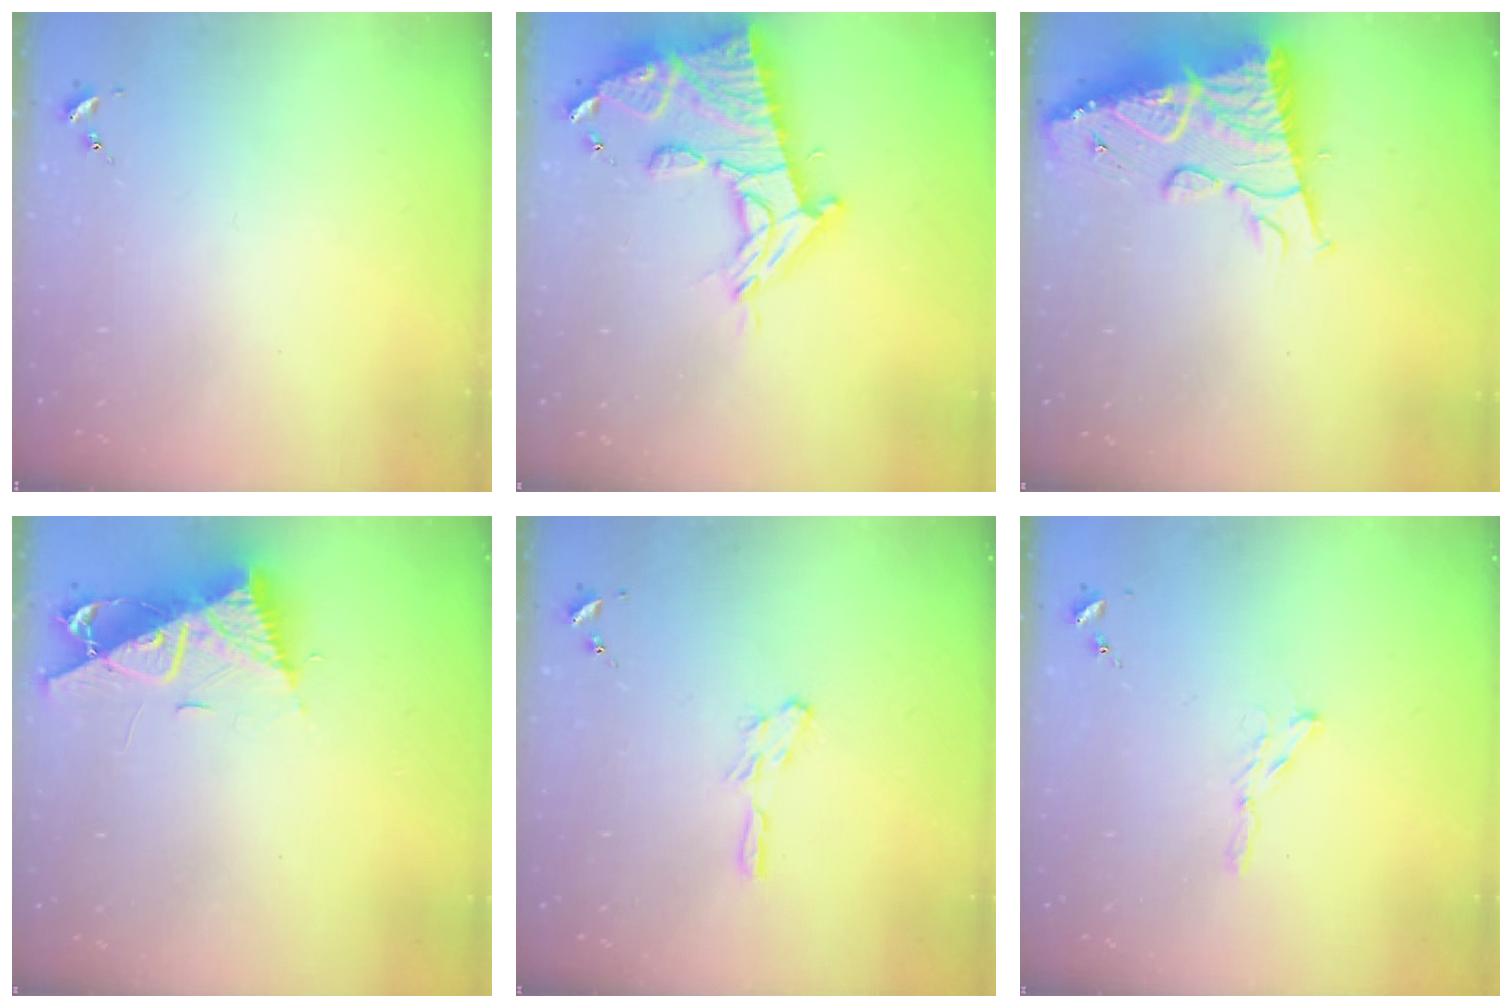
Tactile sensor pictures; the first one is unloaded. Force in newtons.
{"total": 19.3, "press": 19.3, "slide": 1.6}
{"total": 16.3, "press": 16.3, "slide": 1.7}
{"total": 11.7, "press": 11.6, "slide": 0.9}
{"total": 4.3, "press": 4.3, "slide": 0.5}
{"total": 3.9, "press": 3.8, "slide": 0.5}